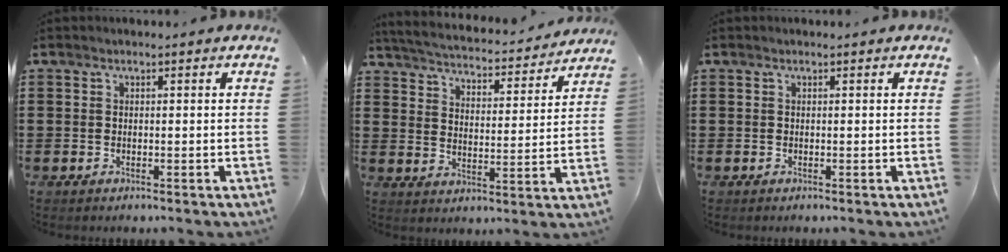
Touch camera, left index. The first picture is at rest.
{"total": 3.7, "force": [3.7, -0.1, 0.4], "torque": [-0.032, -0.032, 0.056]}
{"total": 0.0}